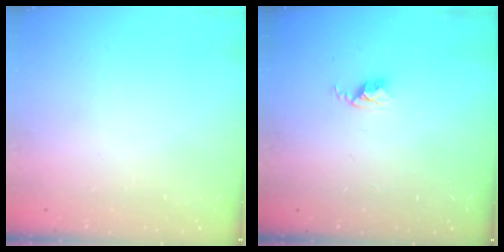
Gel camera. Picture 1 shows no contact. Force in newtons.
{"total": 2.8, "press": 2.7, "slide": 0.4}